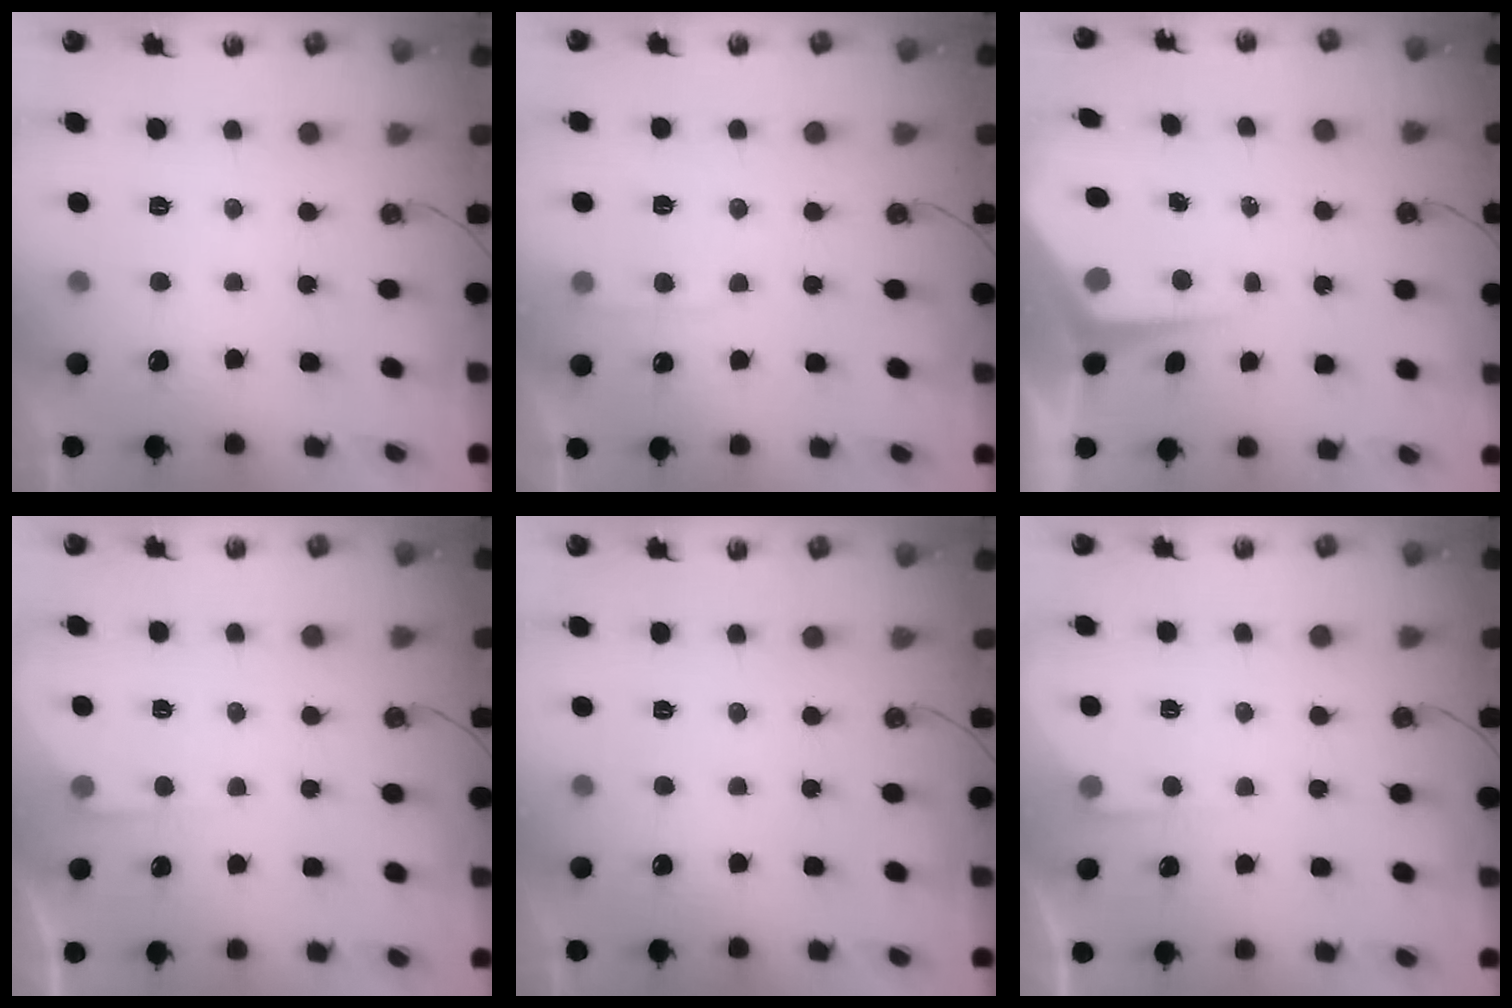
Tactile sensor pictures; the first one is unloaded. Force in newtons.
{"total": 5.1, "press": 5.0, "slide": 0.6}
{"total": 6.3, "press": 6.3, "slide": 0.4}
{"total": 3.1, "press": 3.1, "slide": 0.5}
{"total": 0.0}
{"total": 3.1, "press": 3.1, "slide": 0.5}